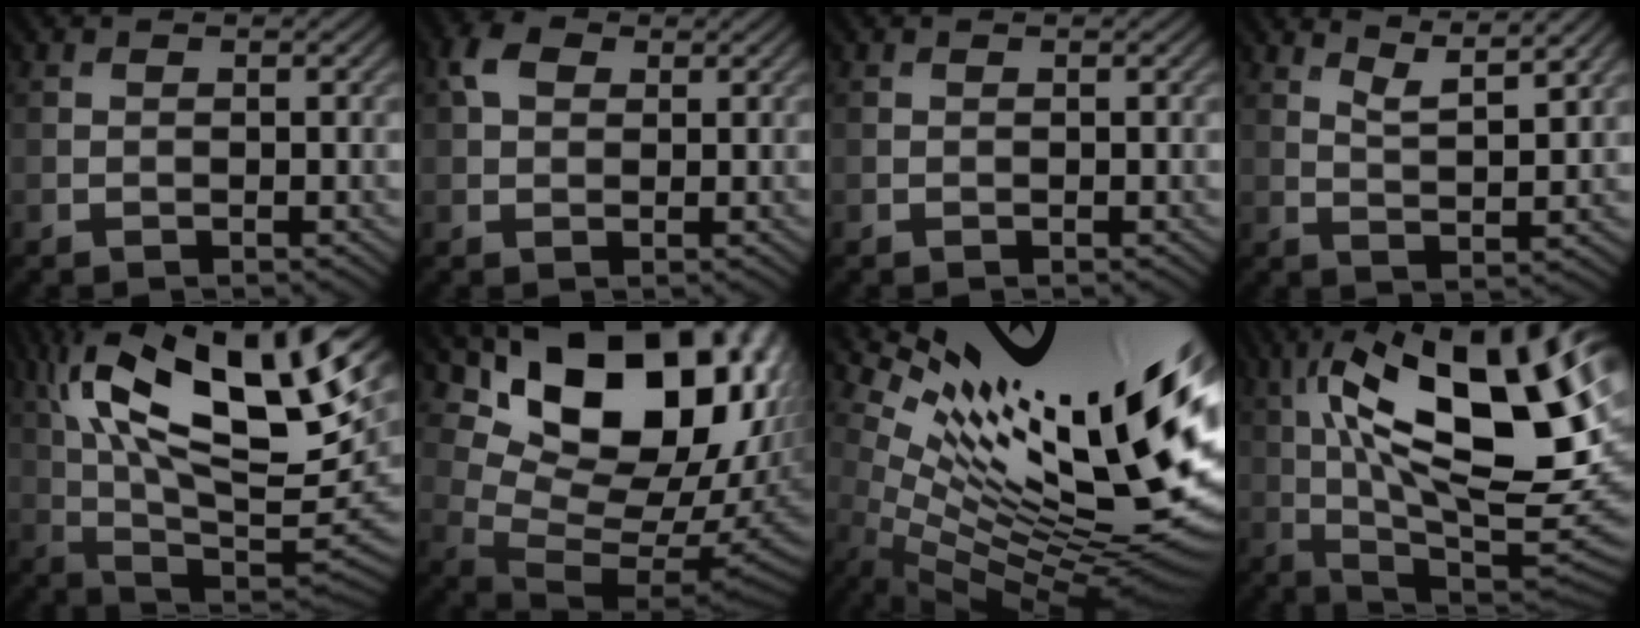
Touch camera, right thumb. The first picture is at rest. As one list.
[{"total": 2.6, "force": [1.0, 1.9, 1.5], "torque": [-0.038, 0.005, 0.018]}, {"total": 0.0}, {"total": 5.3, "force": [4.2, 0.4, 3.2], "torque": [-0.051, -0.006, 0.079]}, {"total": 18.6, "force": [7.0, 6.3, 16.1], "torque": [-0.306, 0.018, 0.135]}, {"total": 21.2, "force": [8.2, 13.1, 14.5], "torque": [-0.225, 0.029, 0.163]}, {"total": 18.3, "force": [5.5, 5.3, 16.7], "torque": [-0.277, -0.017, 0.131]}, {"total": 19.8, "force": [5.7, 7.2, 17.6], "torque": [-0.293, 0.026, 0.103]}]